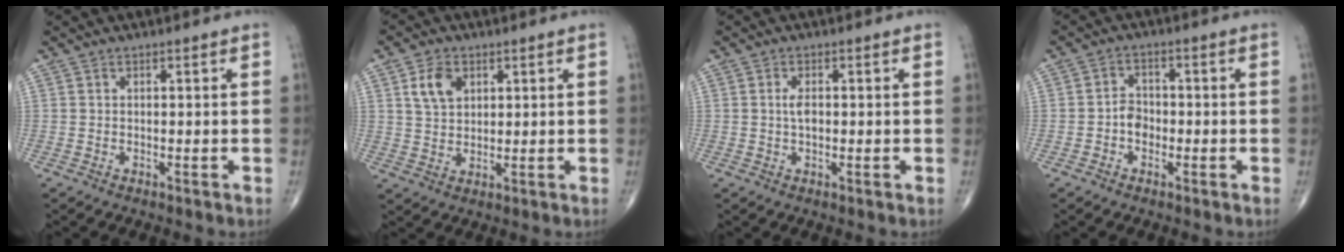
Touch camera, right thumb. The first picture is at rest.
{"total": 6.1, "force": [2.4, 4.2, 3.7], "torque": [-0.053, -0.009, 0.047]}
{"total": 2.3, "force": [0.1, 1.2, 2.0], "torque": [-0.037, 0.001, -0.001]}
{"total": 3.4, "force": [-1.1, 2.7, 1.7], "torque": [-0.011, 0.014, -0.027]}